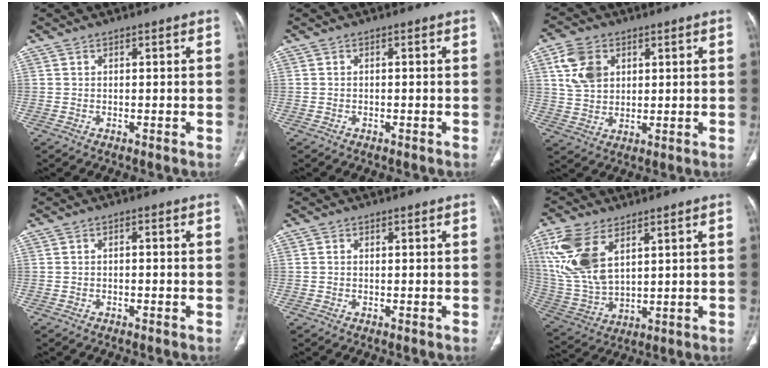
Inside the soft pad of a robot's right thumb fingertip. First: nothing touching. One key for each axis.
{"total": 0.0}
{"total": 8.6, "fx": 3.0, "fy": 6.3, "fz": 5.0, "tx": -0.082, "ty": -0.006, "tz": 0.062}
{"total": 0.9, "fx": -0.4, "fy": 0.4, "fz": 0.6, "tx": -0.012, "ty": 0.009, "tz": -0.009}
{"total": 0.0}
{"total": 14.8, "fx": 6.3, "fy": 7.9, "fz": 10.9, "tx": -0.240, "ty": -0.015, "tz": 0.139}